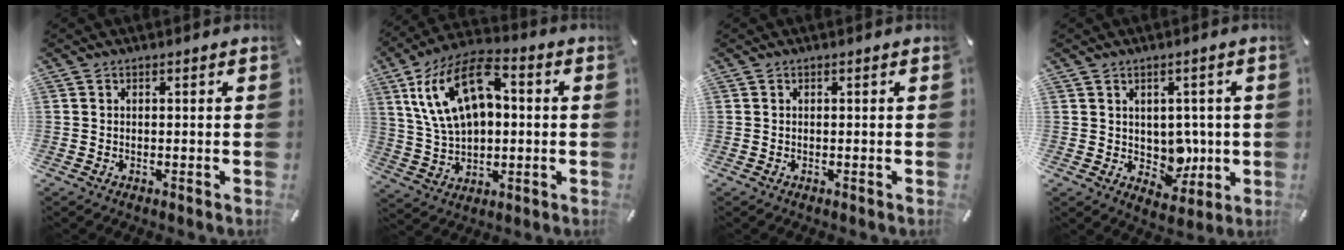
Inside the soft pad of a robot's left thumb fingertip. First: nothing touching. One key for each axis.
{"total": 16.5, "fx": 4.9, "fy": 10.4, "fz": 11.8, "tx": -0.250, "ty": 0.004, "tz": 0.089}
{"total": 0.0}
{"total": 6.4, "fx": 1.1, "fy": 5.8, "fz": 2.4, "tx": -0.013, "ty": -0.016, "tz": 0.023}